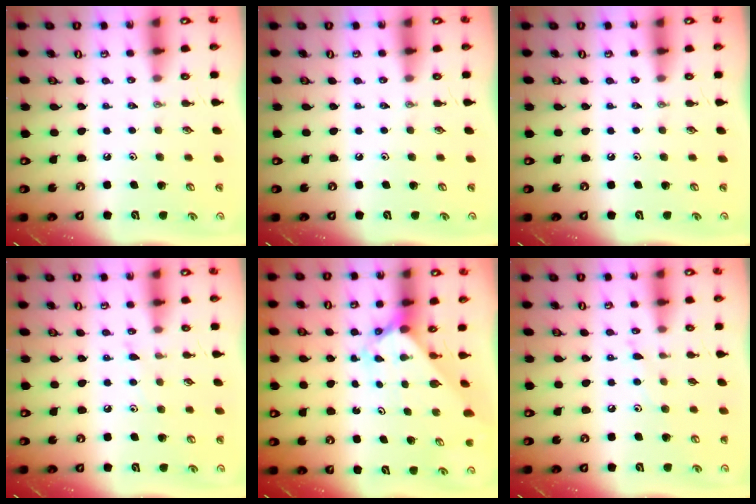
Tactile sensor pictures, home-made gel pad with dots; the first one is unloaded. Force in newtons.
{"total": 0.0}
{"total": 0.0}
{"total": 4.9, "press": 4.9, "slide": 0.6}
{"total": 2.4, "press": 2.4, "slide": 0.2}
{"total": 6.3, "press": 6.3, "slide": 0.7}